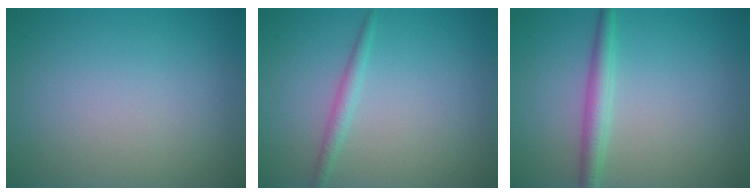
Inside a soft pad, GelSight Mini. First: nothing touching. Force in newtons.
{"total": 1.4, "press": 1.4, "slide": 0.1}
{"total": 2.4, "press": 2.4, "slide": 0.1}